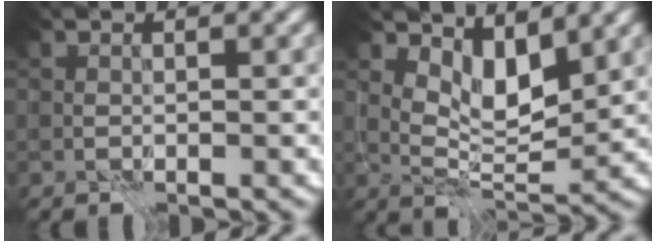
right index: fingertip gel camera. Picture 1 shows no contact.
{"total": 4.4, "force": [2.7, 1.8, 2.9], "torque": [-0.058, -0.018, 0.045]}